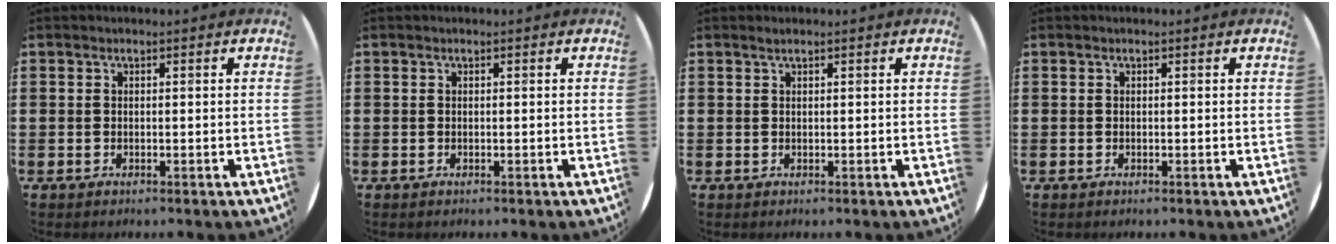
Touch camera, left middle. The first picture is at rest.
{"total": 0.0}
{"total": 0.5, "force": [0.4, 0.0, 0.4], "torque": [-0.006, 0.000, 0.008]}
{"total": 0.0}